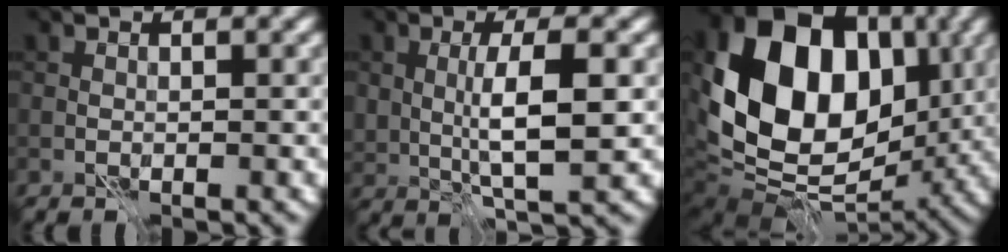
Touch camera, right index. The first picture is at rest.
{"total": 4.7, "force": [0.5, 1.5, 4.5], "torque": [-0.088, -0.002, 0.012]}
{"total": 16.7, "force": [2.0, 12.3, 11.2], "torque": [-0.199, 0.004, 0.046]}